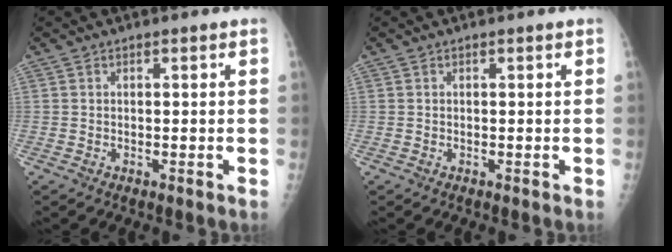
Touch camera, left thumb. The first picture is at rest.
{"total": 0.0}